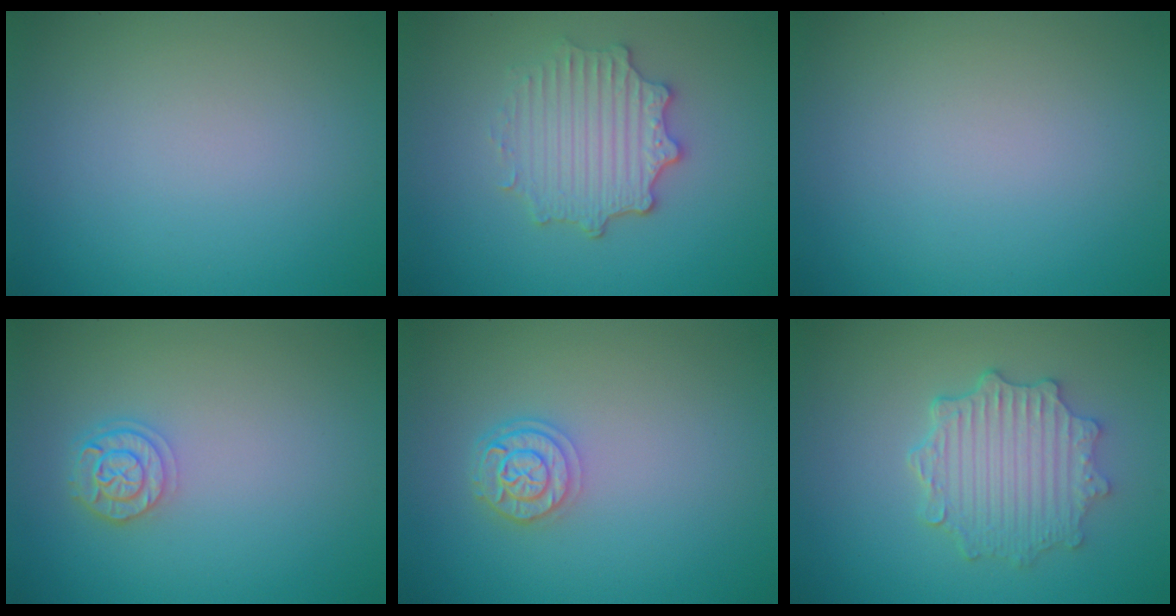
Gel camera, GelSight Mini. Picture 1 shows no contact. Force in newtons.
{"total": 4.2, "press": 3.5, "slide": 2.3}
{"total": 0.0}
{"total": 2.5, "press": 2.1, "slide": 1.4}
{"total": 2.8, "press": 2.3, "slide": 1.5}
{"total": 4.8, "press": 3.9, "slide": 2.8}